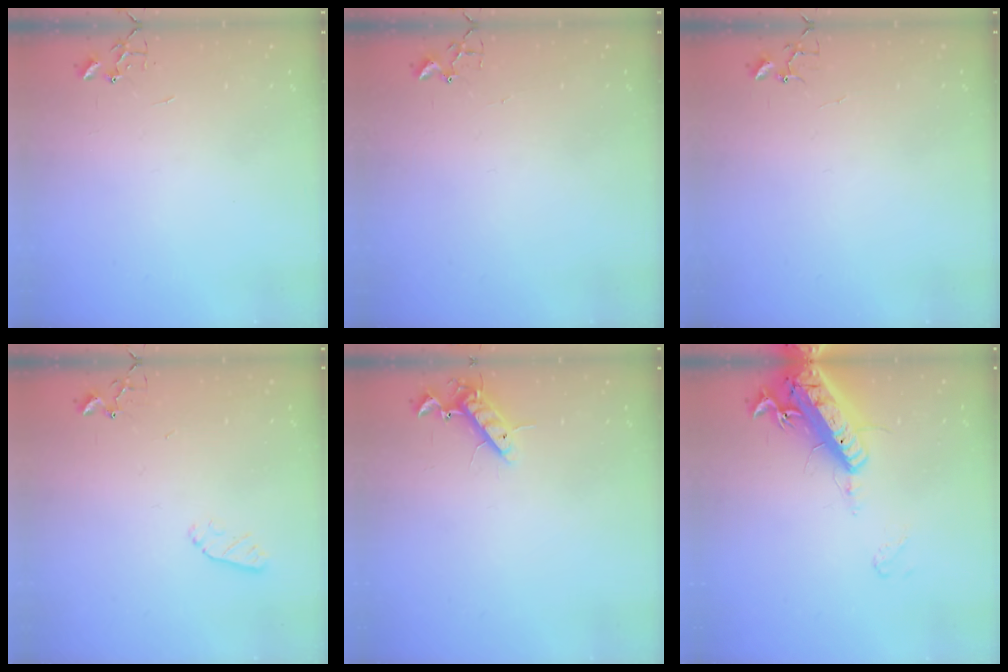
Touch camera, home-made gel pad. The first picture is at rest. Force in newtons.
{"total": 1.8, "press": 1.8, "slide": 0.2}
{"total": 3.8, "press": 3.8, "slide": 0.4}
{"total": 5.0, "press": 4.9, "slide": 0.9}
{"total": 10.0, "press": 9.8, "slide": 1.5}
{"total": 18.9, "press": 18.5, "slide": 3.7}